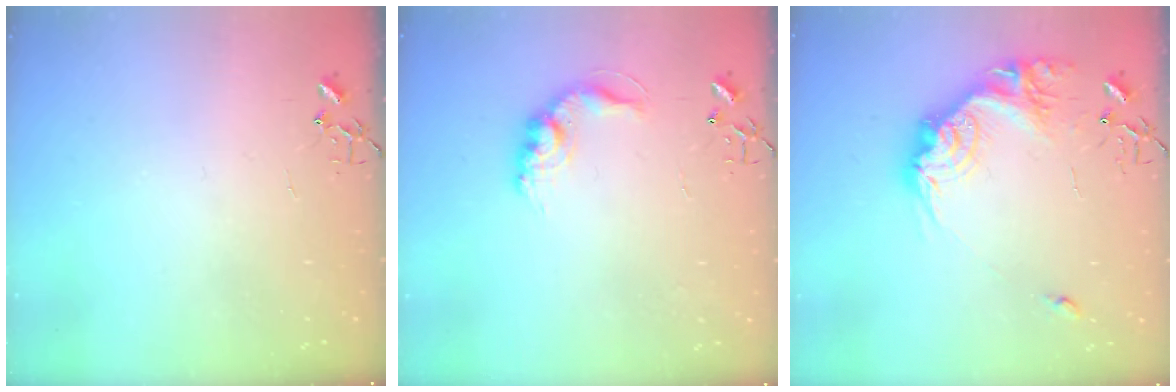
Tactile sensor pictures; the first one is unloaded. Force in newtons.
{"total": 12.6, "press": 12.5, "slide": 0.6}
{"total": 20.9, "press": 20.9, "slide": 1.4}